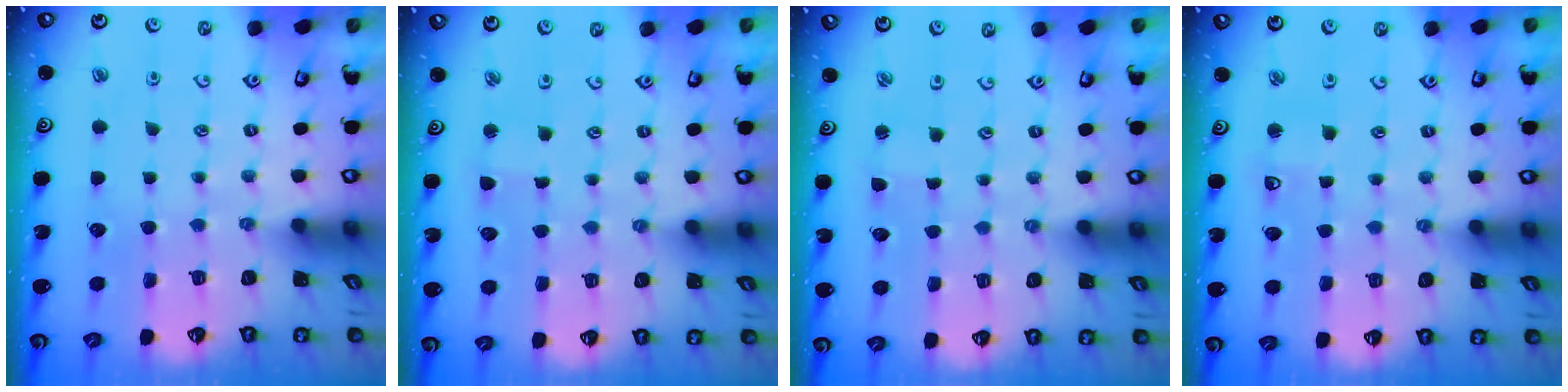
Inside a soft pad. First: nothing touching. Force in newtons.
{"total": 1.8, "press": 1.8, "slide": 0.2}
{"total": 0.6, "press": 0.6, "slide": 0.0}
{"total": 3.5, "press": 3.4, "slide": 0.6}